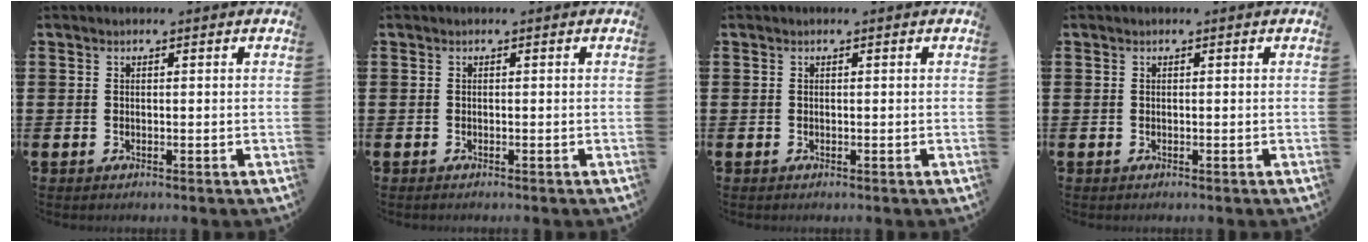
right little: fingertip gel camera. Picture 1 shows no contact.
{"total": 0.0}
{"total": 0.0}
{"total": 0.0}